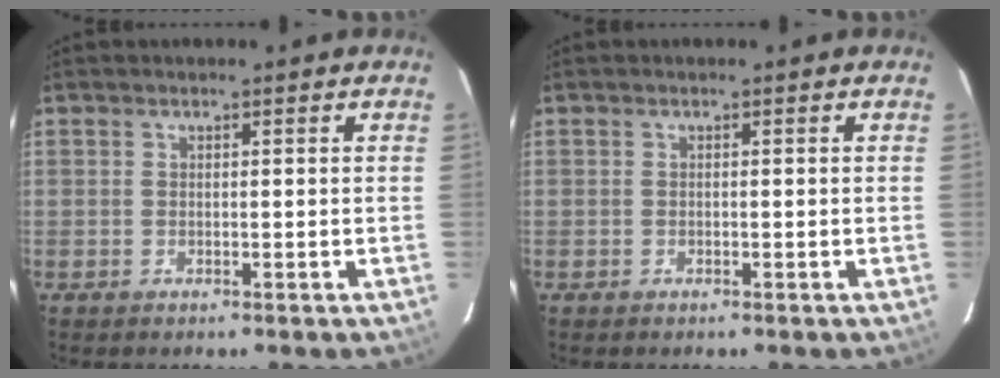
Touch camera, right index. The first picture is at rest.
{"total": 0.0}